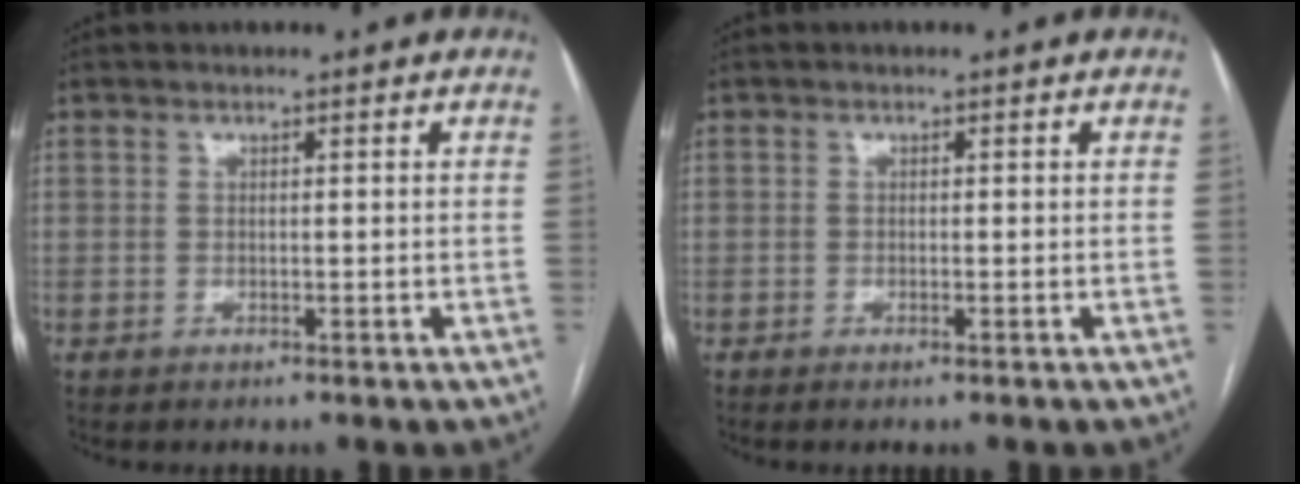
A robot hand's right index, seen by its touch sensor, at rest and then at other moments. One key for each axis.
{"total": 0.7, "fx": -0.5, "fy": 0.0, "fz": 0.6, "tx": -0.011, "ty": -0.001, "tz": -0.008}